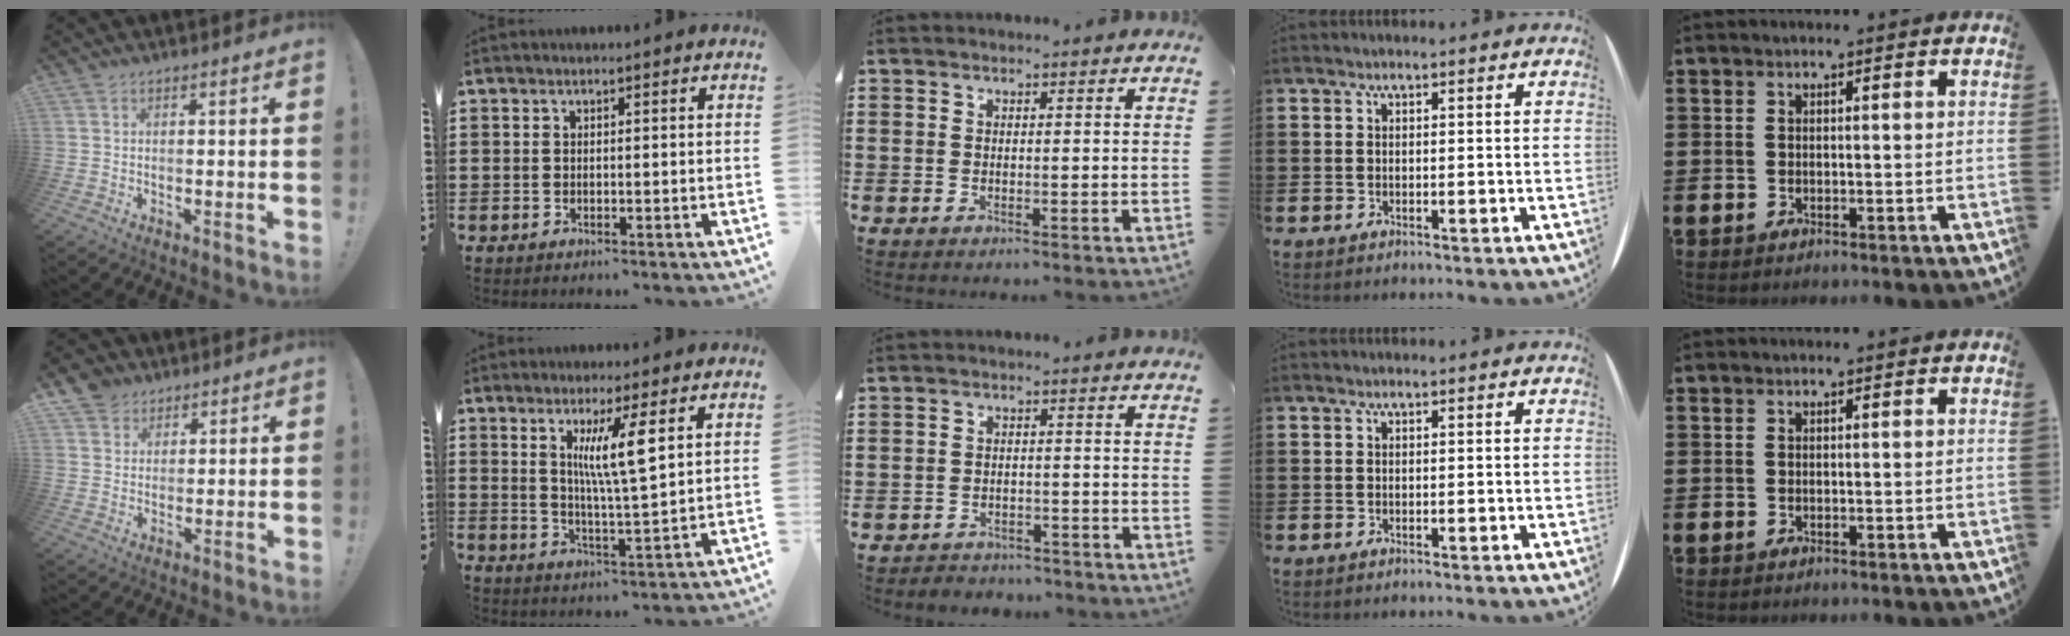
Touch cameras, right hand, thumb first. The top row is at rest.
{"thumb": {"total": 5.5, "force": [3.7, 4.0, 0.4], "torque": [-0.007, -0.023, 0.071]}, "index": {"total": 7.2, "force": [2.9, 0.6, 6.5], "torque": [-0.135, 0.000, 0.045]}, "middle": {"total": 2.4, "force": [-2.3, 0.4, -0.2], "torque": [-0.005, -0.003, -0.052]}}